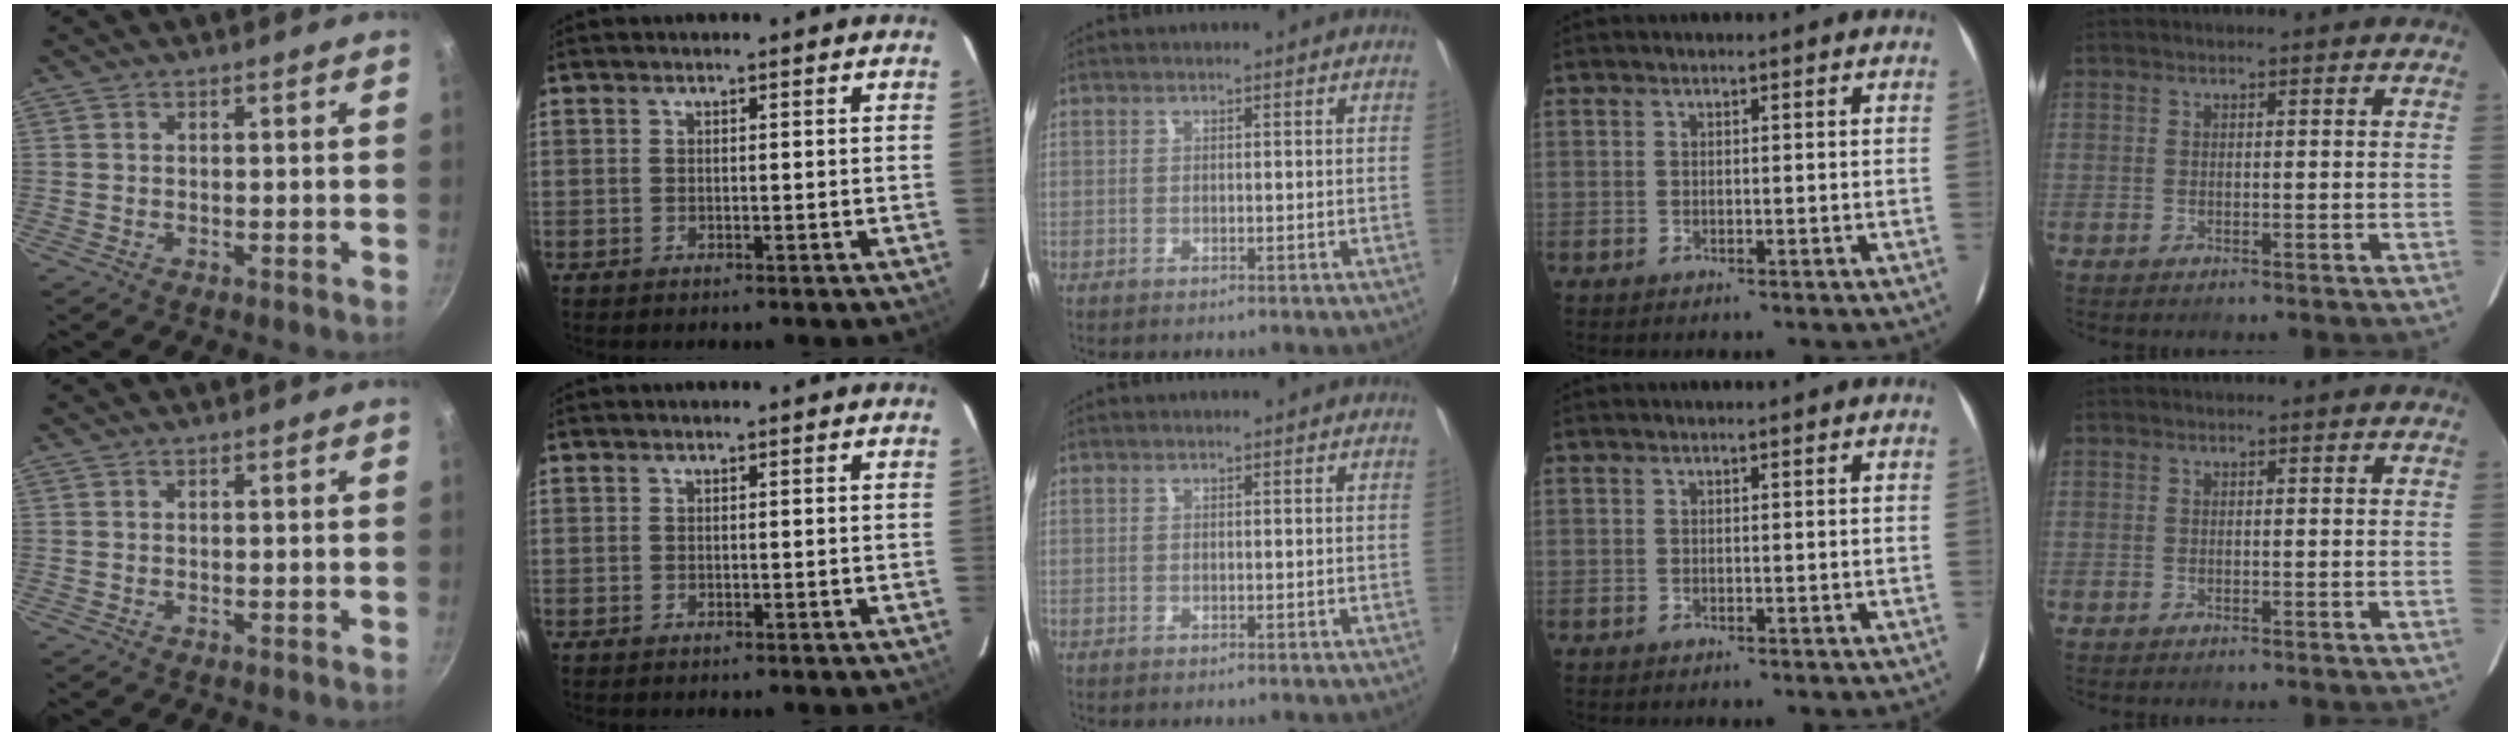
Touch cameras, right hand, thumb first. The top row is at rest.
{}